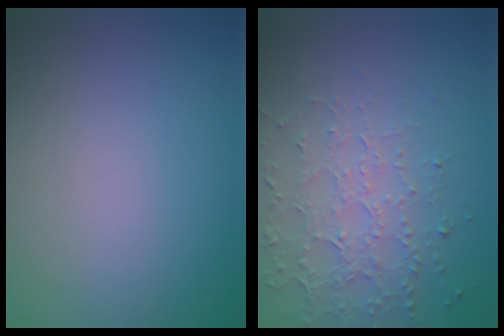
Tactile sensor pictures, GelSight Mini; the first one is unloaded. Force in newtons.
{"total": 4.5, "press": 3.3, "slide": 3.1}